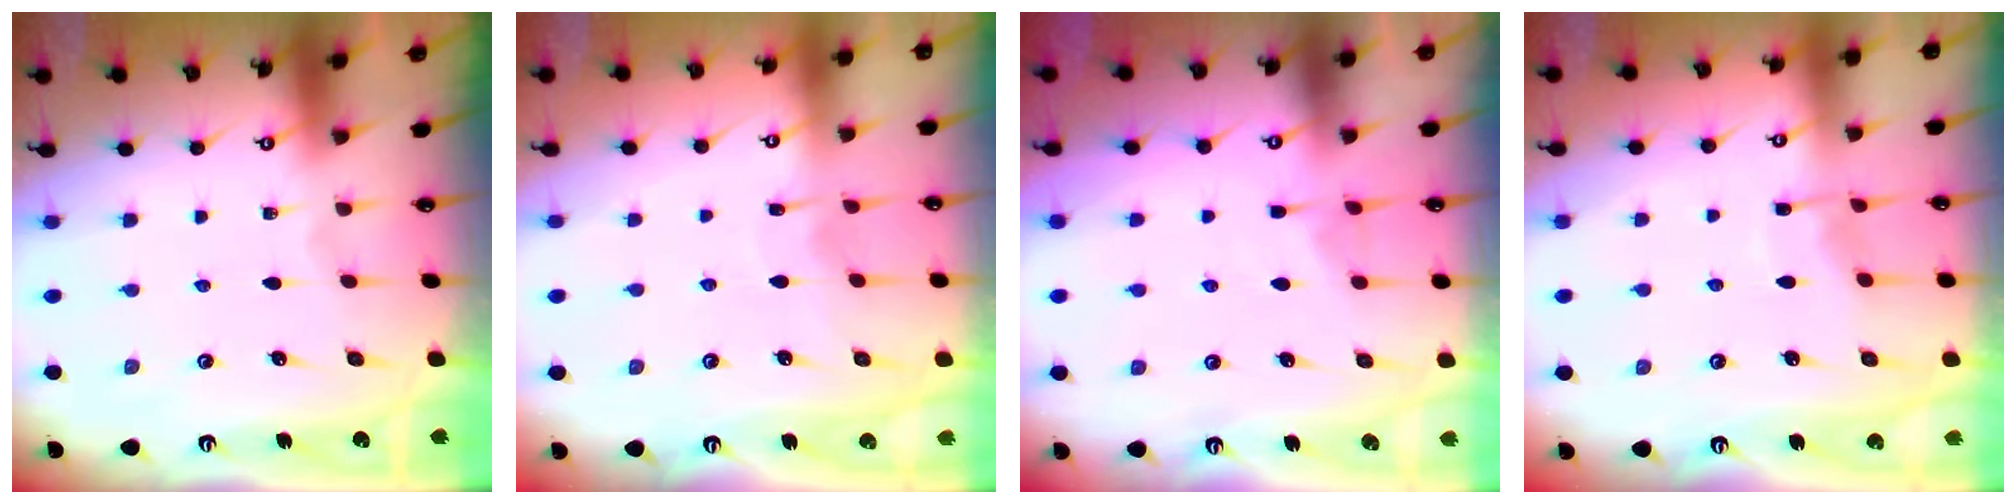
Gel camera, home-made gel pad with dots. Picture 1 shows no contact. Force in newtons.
{"total": 3.9, "press": 3.9, "slide": 0.3}
{"total": 3.6, "press": 3.5, "slide": 0.5}
{"total": 5.4, "press": 5.3, "slide": 0.5}